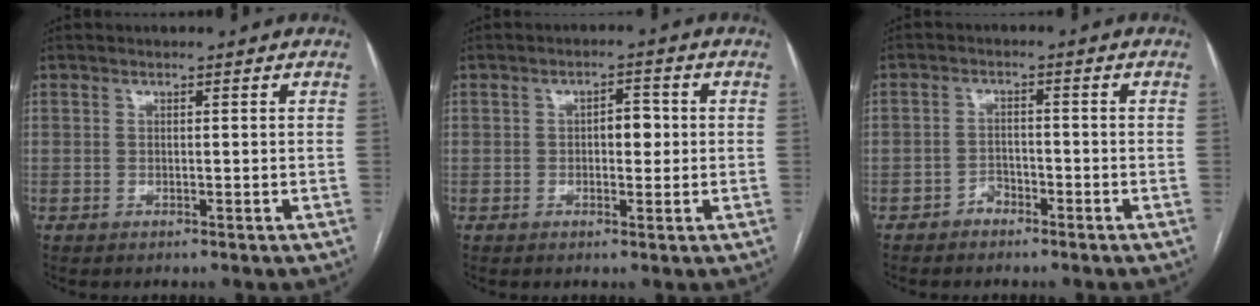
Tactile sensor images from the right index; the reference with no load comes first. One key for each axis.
{"total": 3.2, "fx": 0.1, "fy": 1.7, "fz": 2.7, "tx": -0.038, "ty": 0.010, "tz": 0.003}
{"total": 2.2, "fx": -1.7, "fy": 1.3, "fz": 0.6, "tx": -0.006, "ty": 0.007, "tz": -0.028}